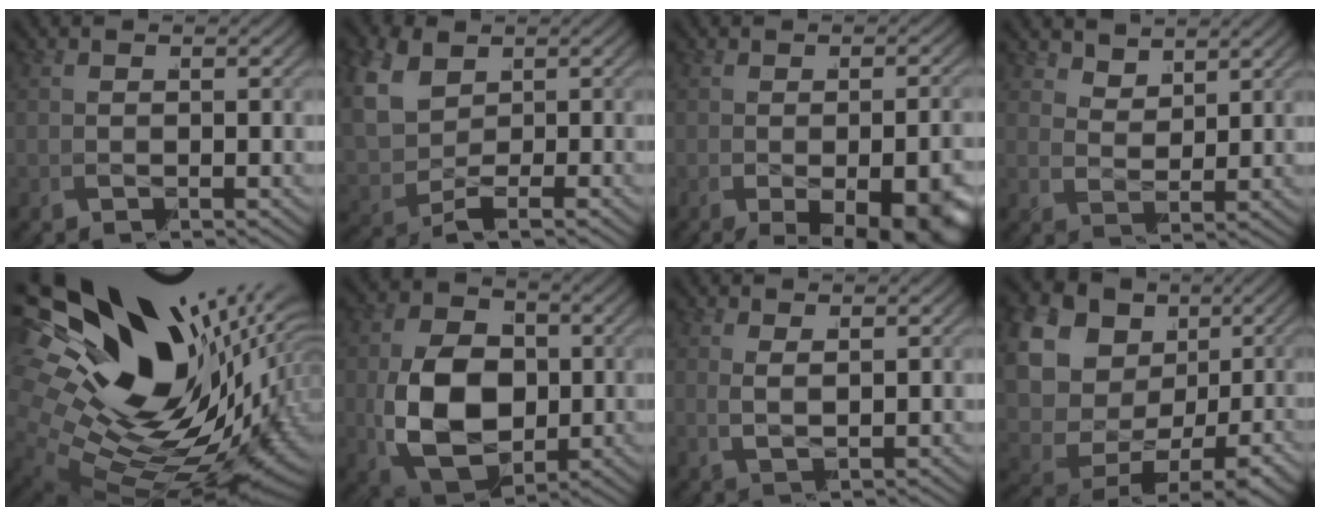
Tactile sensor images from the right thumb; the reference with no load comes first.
{"total": 6.5, "force": [1.4, 5.2, 3.7], "torque": [-0.097, -0.007, 0.027]}
{"total": 9.2, "force": [-3.8, 4.7, 6.9], "torque": [-0.106, -0.030, -0.046]}
{"total": 2.3, "force": [2.2, 0.6, 0.4], "torque": [0.000, 0.004, 0.037]}
{"total": 24.8, "force": [-0.1, 16.3, 18.6], "torque": [-0.313, -0.019, 0.004]}
{"total": 13.3, "force": [-1.6, 9.8, 8.8], "torque": [-0.210, -0.061, 0.000]}
{"total": 1.2, "force": [1.1, -0.2, 0.6], "torque": [-0.005, 0.007, 0.018]}
{"total": 15.9, "force": [1.0, 13.0, 9.2], "torque": [-0.238, -0.032, 0.018]}